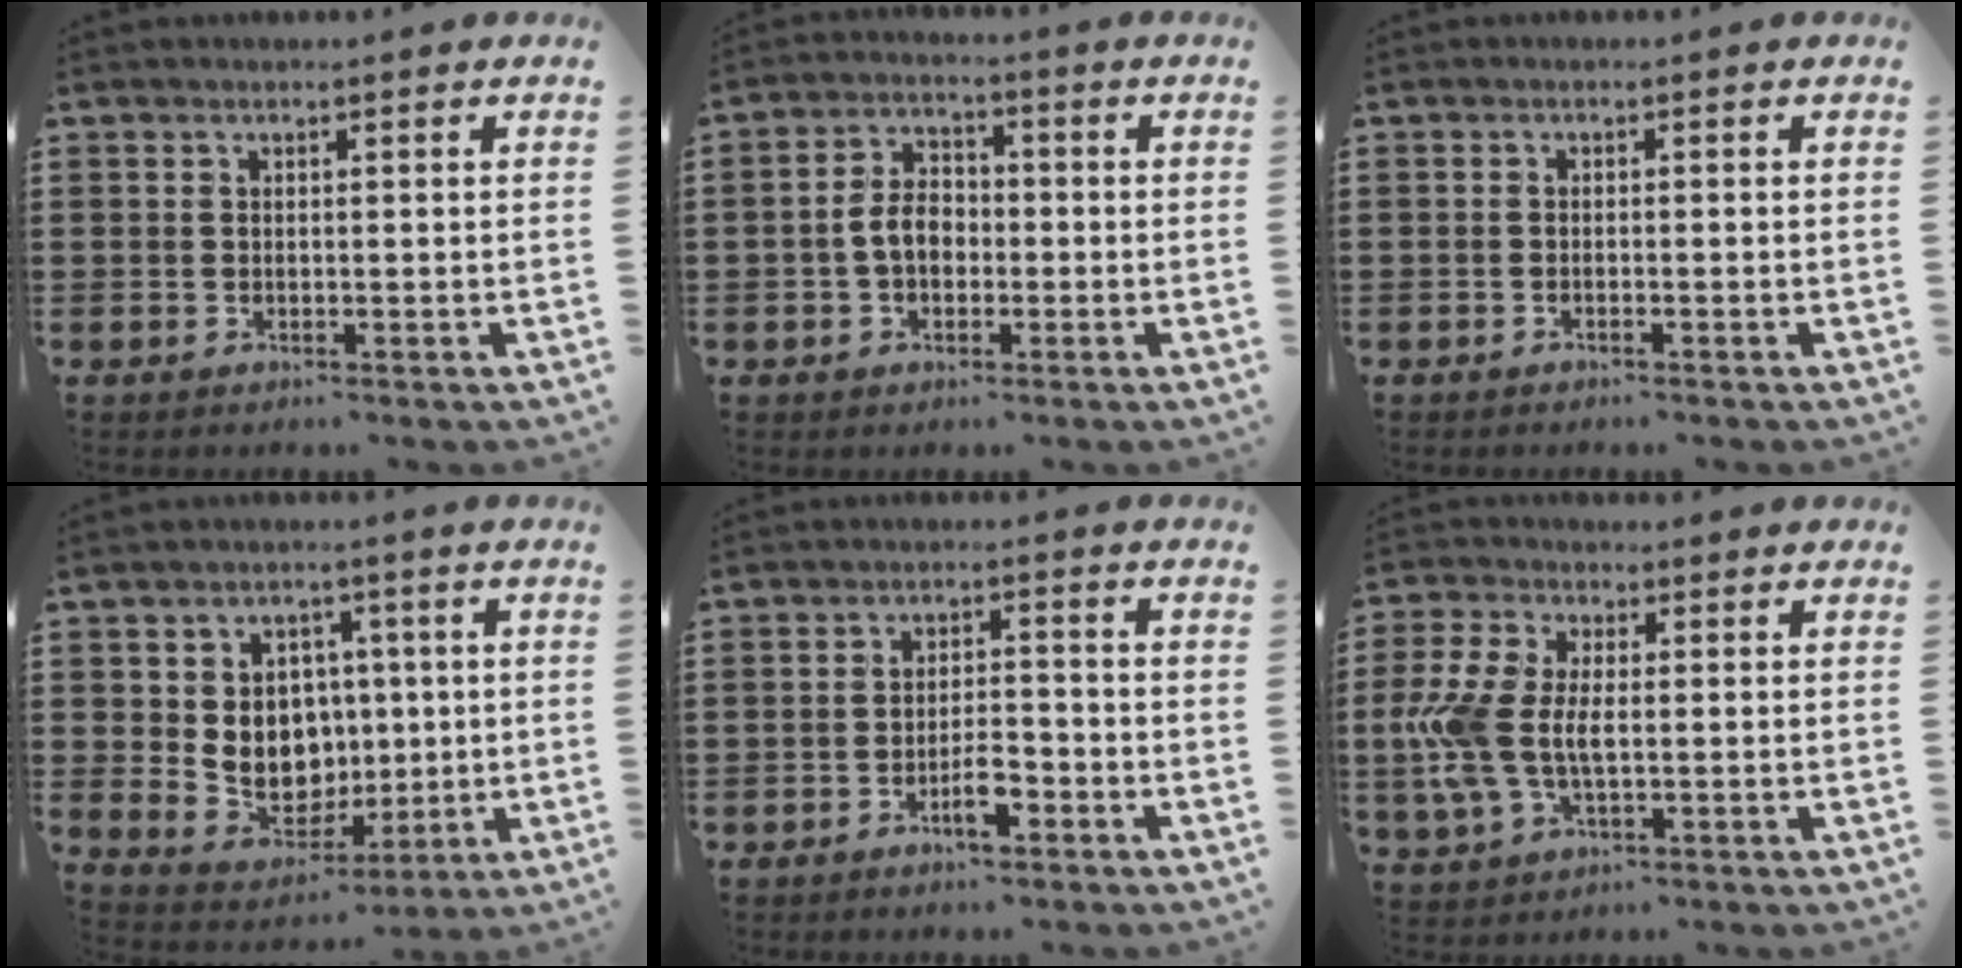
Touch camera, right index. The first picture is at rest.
{"total": 5.1, "force": [-0.9, 3.4, 3.6], "torque": [-0.084, 0.008, -0.021]}
{"total": 0.6, "force": [-0.6, 0.0, 0.2], "torque": [-0.005, -0.002, -0.011]}
{"total": 7.4, "force": [0.9, 6.9, 2.7], "torque": [-0.055, 0.005, 0.021]}
{"total": 4.5, "force": [-2.5, 1.5, 3.5], "torque": [-0.056, 0.008, -0.045]}
{"total": 8.7, "force": [-0.6, 4.8, 7.2], "torque": [-0.183, -0.004, -0.021]}